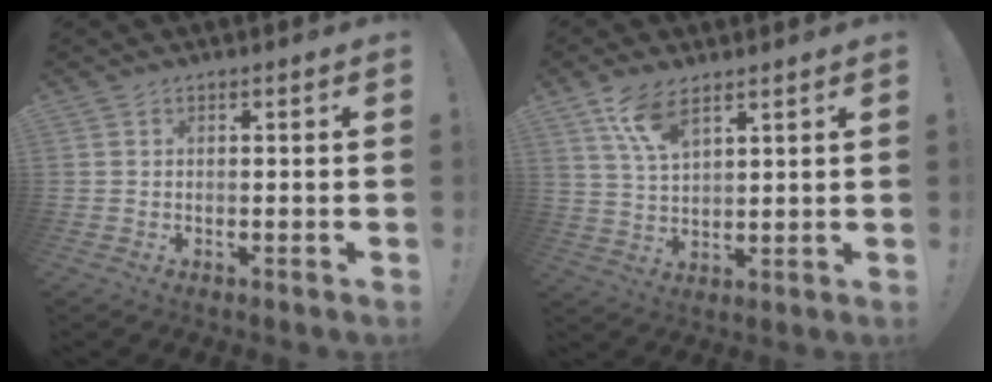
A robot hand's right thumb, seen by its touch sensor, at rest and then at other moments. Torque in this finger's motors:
{"motor_torque": [0.22, 0.35, 0.75, 0.40, 0.05]}